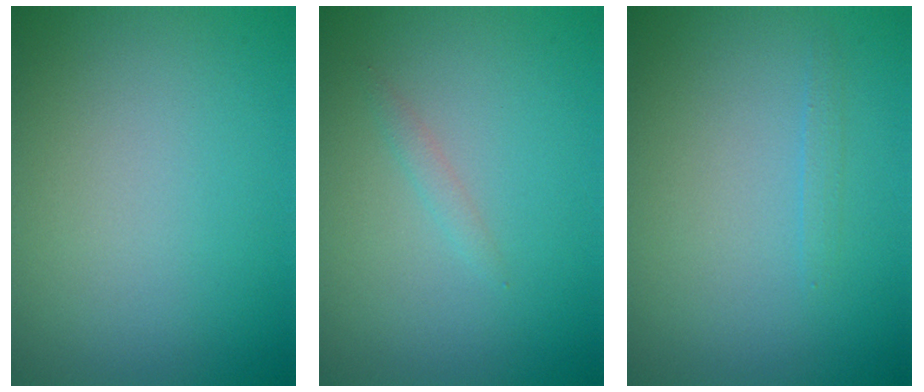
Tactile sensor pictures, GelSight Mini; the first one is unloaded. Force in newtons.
{"total": 0.7, "press": 0.7, "slide": 0.1}
{"total": 0.6, "press": 0.6, "slide": 0.1}